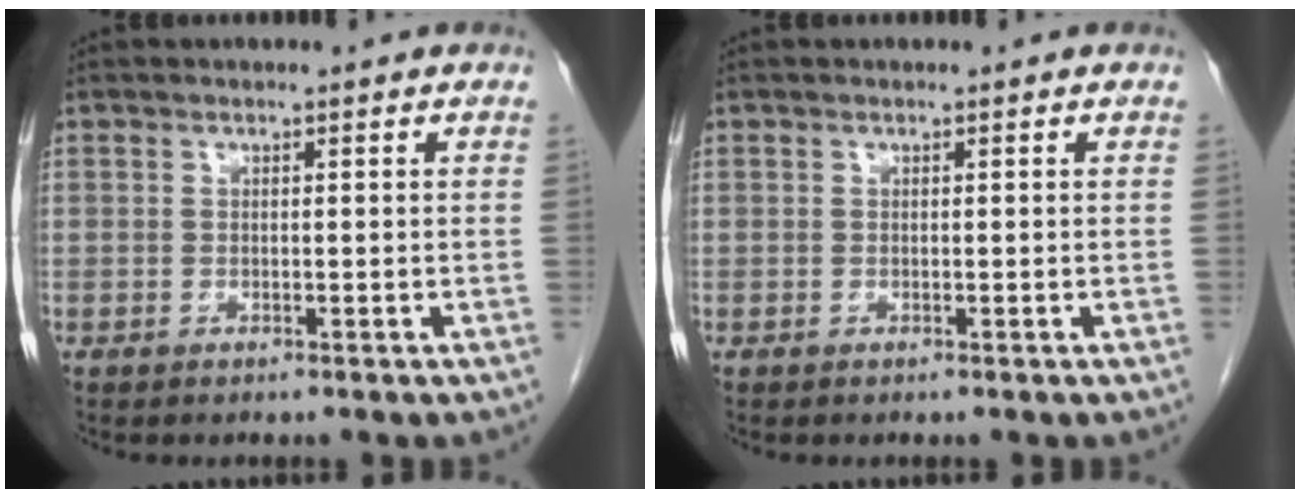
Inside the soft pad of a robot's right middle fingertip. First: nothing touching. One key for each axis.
{"total": 0.0}